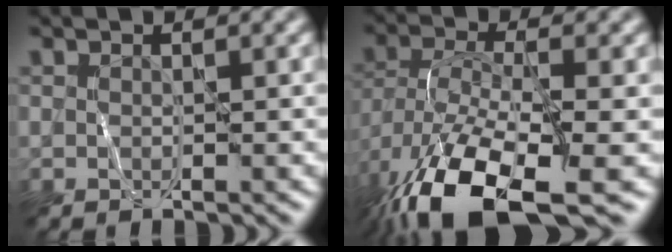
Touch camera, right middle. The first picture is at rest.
{"total": 13.2, "force": [-7.8, 5.1, 9.4], "torque": [-0.202, -0.032, -0.135]}